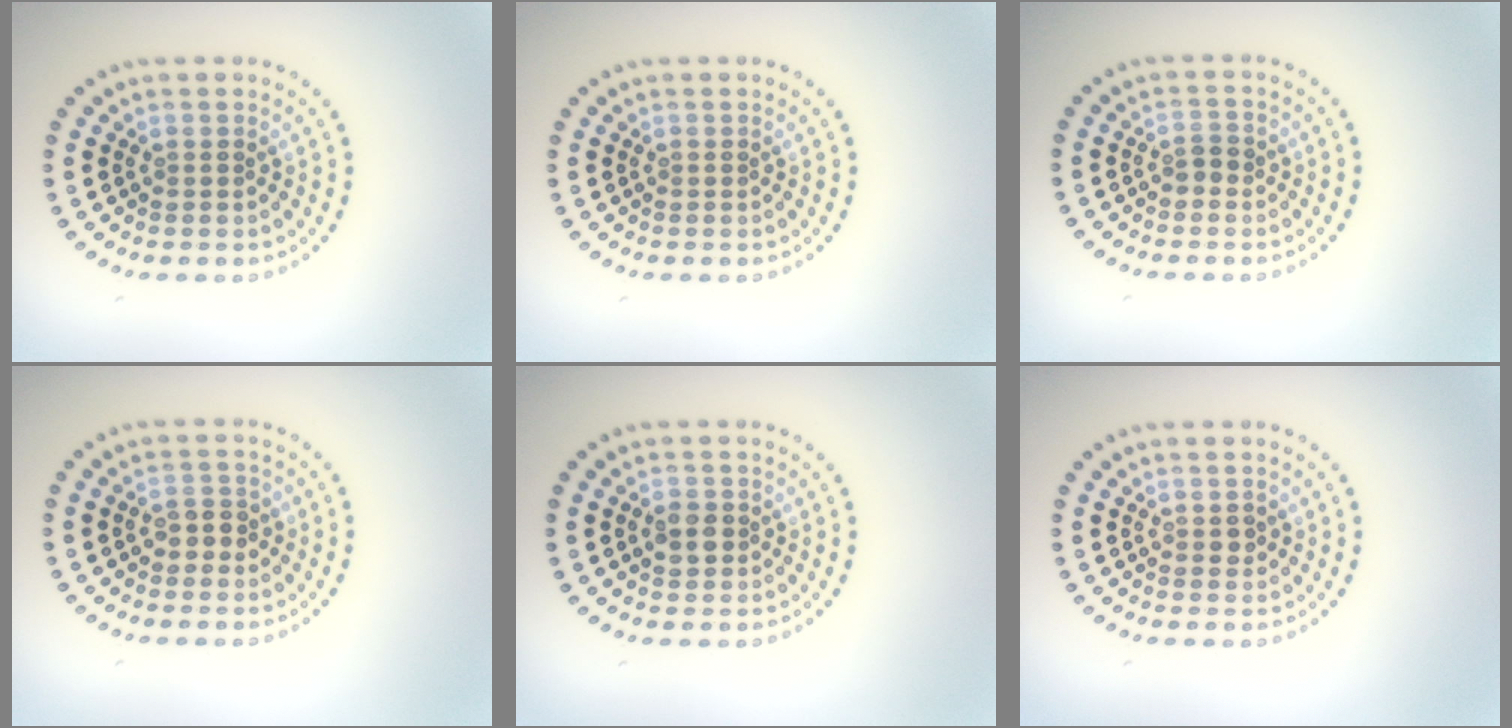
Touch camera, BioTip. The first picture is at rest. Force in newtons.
{"total": 0.0}
{"total": 1.2, "press": 1.1, "slide": 0.4}
{"total": 1.9, "press": 1.8, "slide": 0.6}
{"total": 1.8, "press": 1.7, "slide": 0.4}
{"total": 0.9, "press": 0.9, "slide": 0.1}